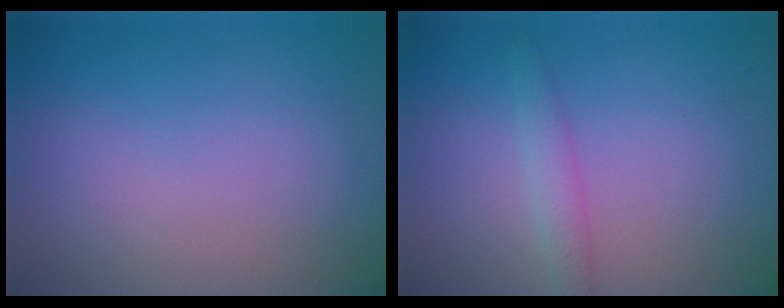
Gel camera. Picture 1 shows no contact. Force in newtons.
{"total": 1.5, "press": 1.5, "slide": 0.1}